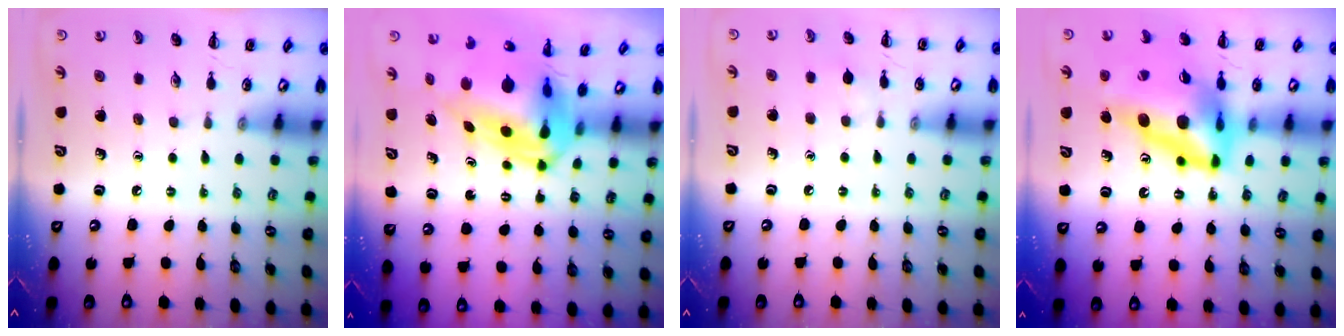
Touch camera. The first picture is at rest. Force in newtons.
{"total": 10.1, "press": 9.6, "slide": 3.2}
{"total": 2.9, "press": 2.7, "slide": 0.9}
{"total": 18.9, "press": 18.0, "slide": 5.8}